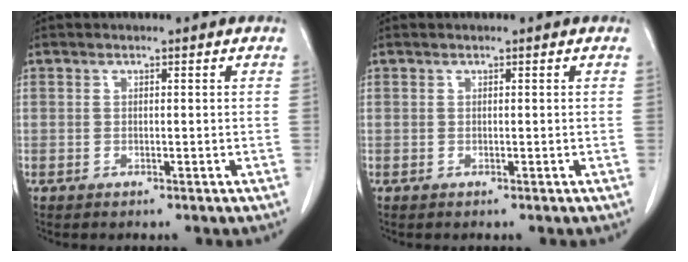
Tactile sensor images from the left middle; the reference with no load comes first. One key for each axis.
{"total": 0.0}